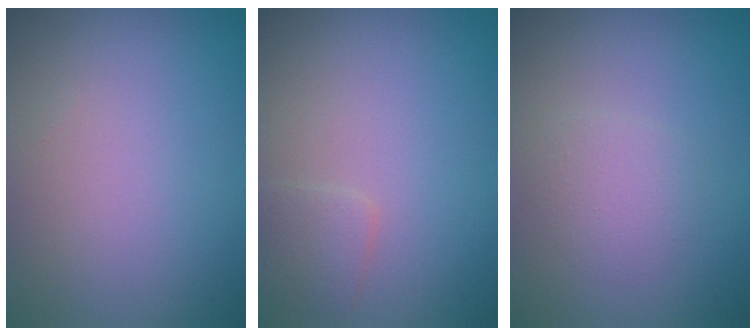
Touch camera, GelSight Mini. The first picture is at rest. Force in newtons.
{"total": 1.4, "press": 1.4, "slide": 0.0}
{"total": 1.7, "press": 1.7, "slide": 0.1}